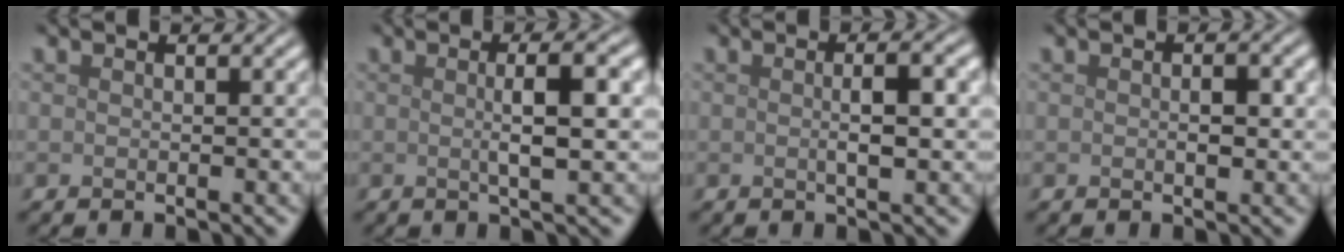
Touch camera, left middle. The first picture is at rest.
{"total": 4.1, "force": [0.3, 0.8, 4.0], "torque": [-0.061, 0.007, 0.003]}
{"total": 3.0, "force": [0.1, 0.6, 2.9], "torque": [-0.049, 0.002, 0.001]}
{"total": 1.7, "force": [0.0, 0.8, 1.5], "torque": [-0.022, -0.001, -0.001]}